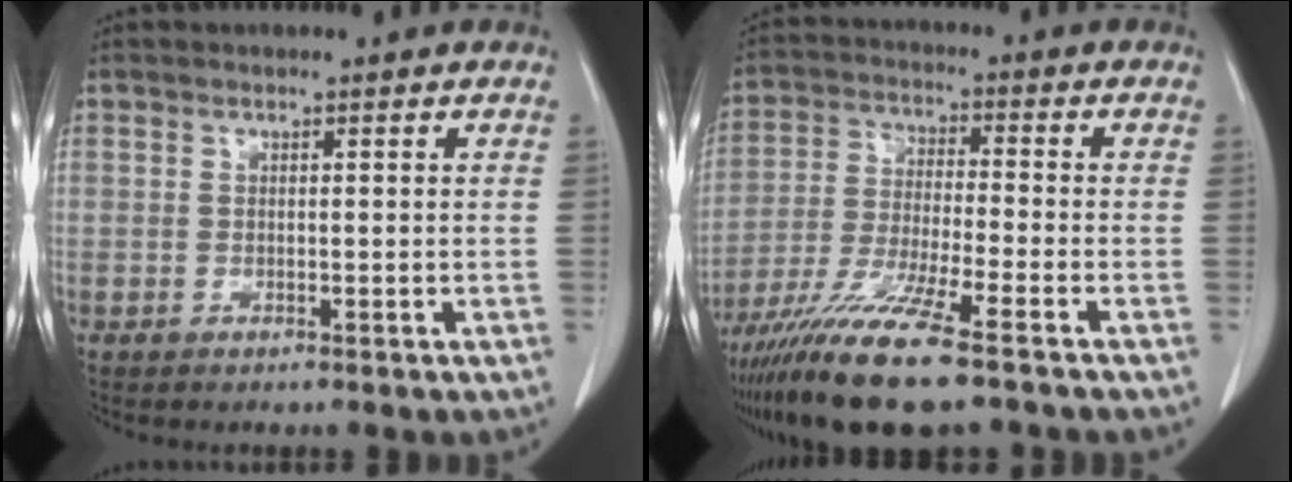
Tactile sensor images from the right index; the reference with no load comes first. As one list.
[{"total": 13.3, "force": [-9.5, 0.2, 9.4], "torque": [-0.183, -0.038, -0.171]}]